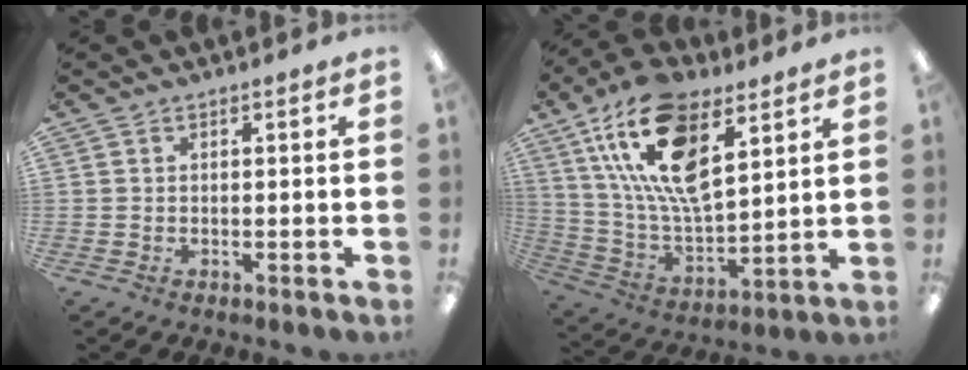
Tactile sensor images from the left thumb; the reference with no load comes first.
{"total": 21.8, "force": [11.2, 10.4, 15.6], "torque": [-0.312, -0.047, 0.193]}